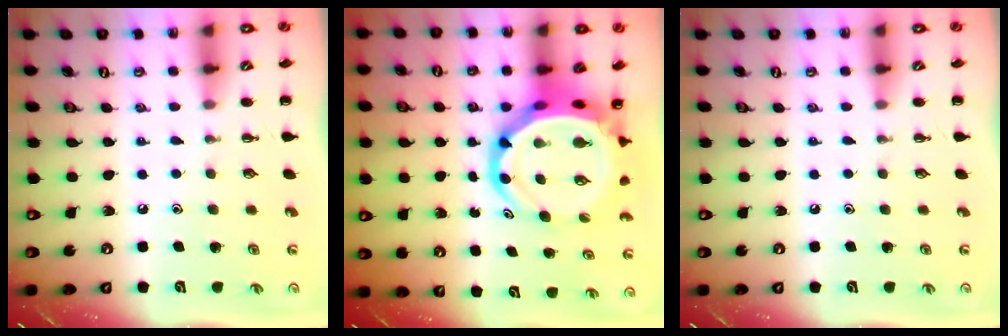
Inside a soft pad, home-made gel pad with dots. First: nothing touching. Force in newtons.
{"total": 10.2, "press": 9.8, "slide": 2.8}
{"total": 0.0}